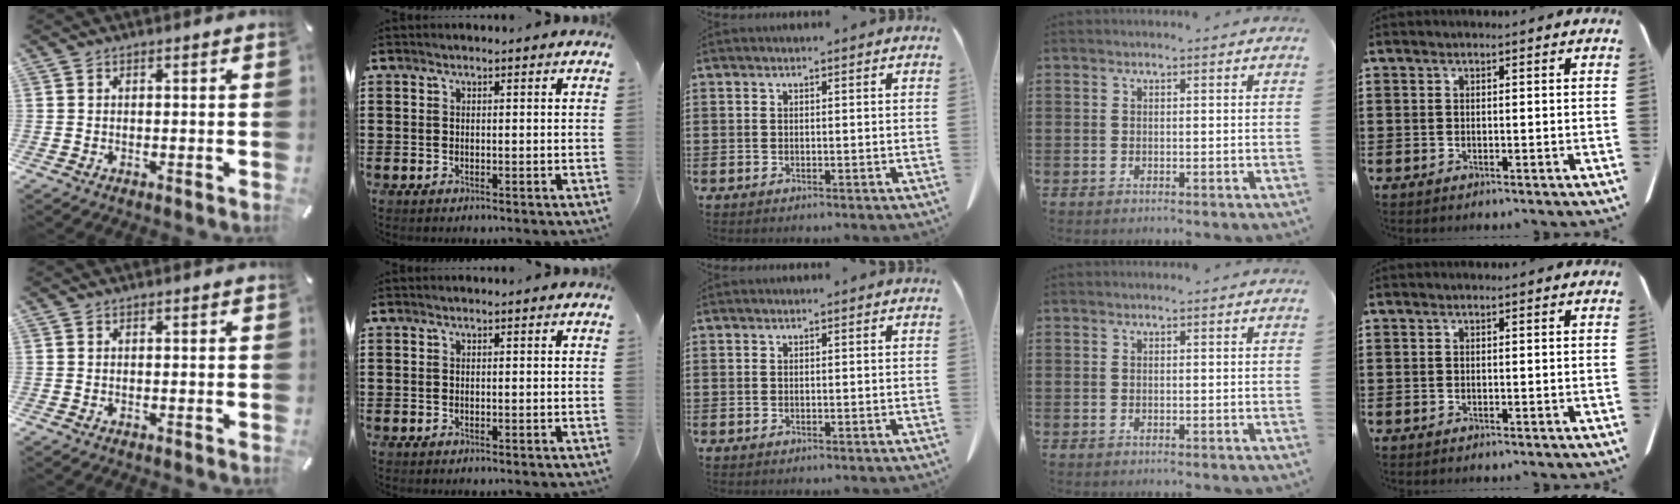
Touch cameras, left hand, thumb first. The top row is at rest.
{}